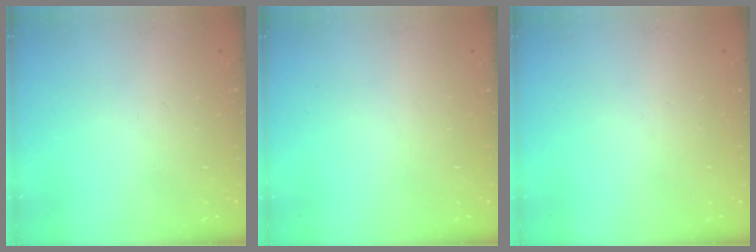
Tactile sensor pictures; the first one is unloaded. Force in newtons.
{"total": 0.0}
{"total": 0.0}